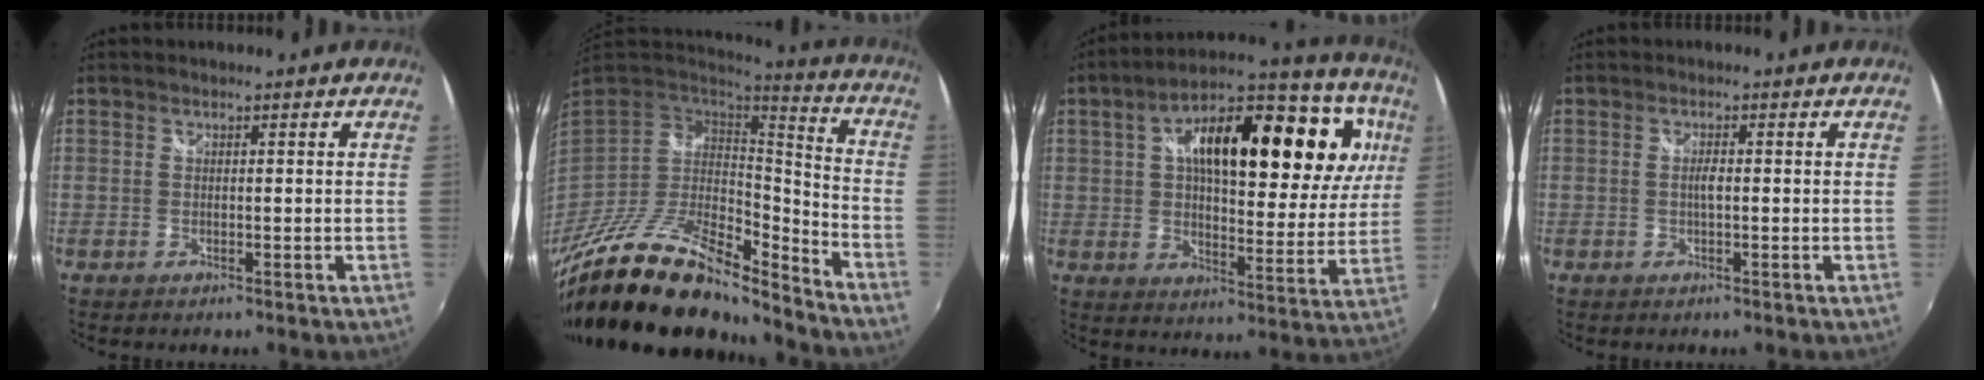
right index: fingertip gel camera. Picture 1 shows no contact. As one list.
[{"total": 23.7, "force": [-17.9, 8.0, 13.3], "torque": [-0.249, -0.024, -0.311]}, {"total": 27.6, "force": [9.5, 13.2, 22.2], "torque": [-0.375, 0.066, 0.148]}, {"total": 1.5, "force": [-0.1, 0.4, 1.5], "torque": [-0.029, 0.000, -0.004]}]